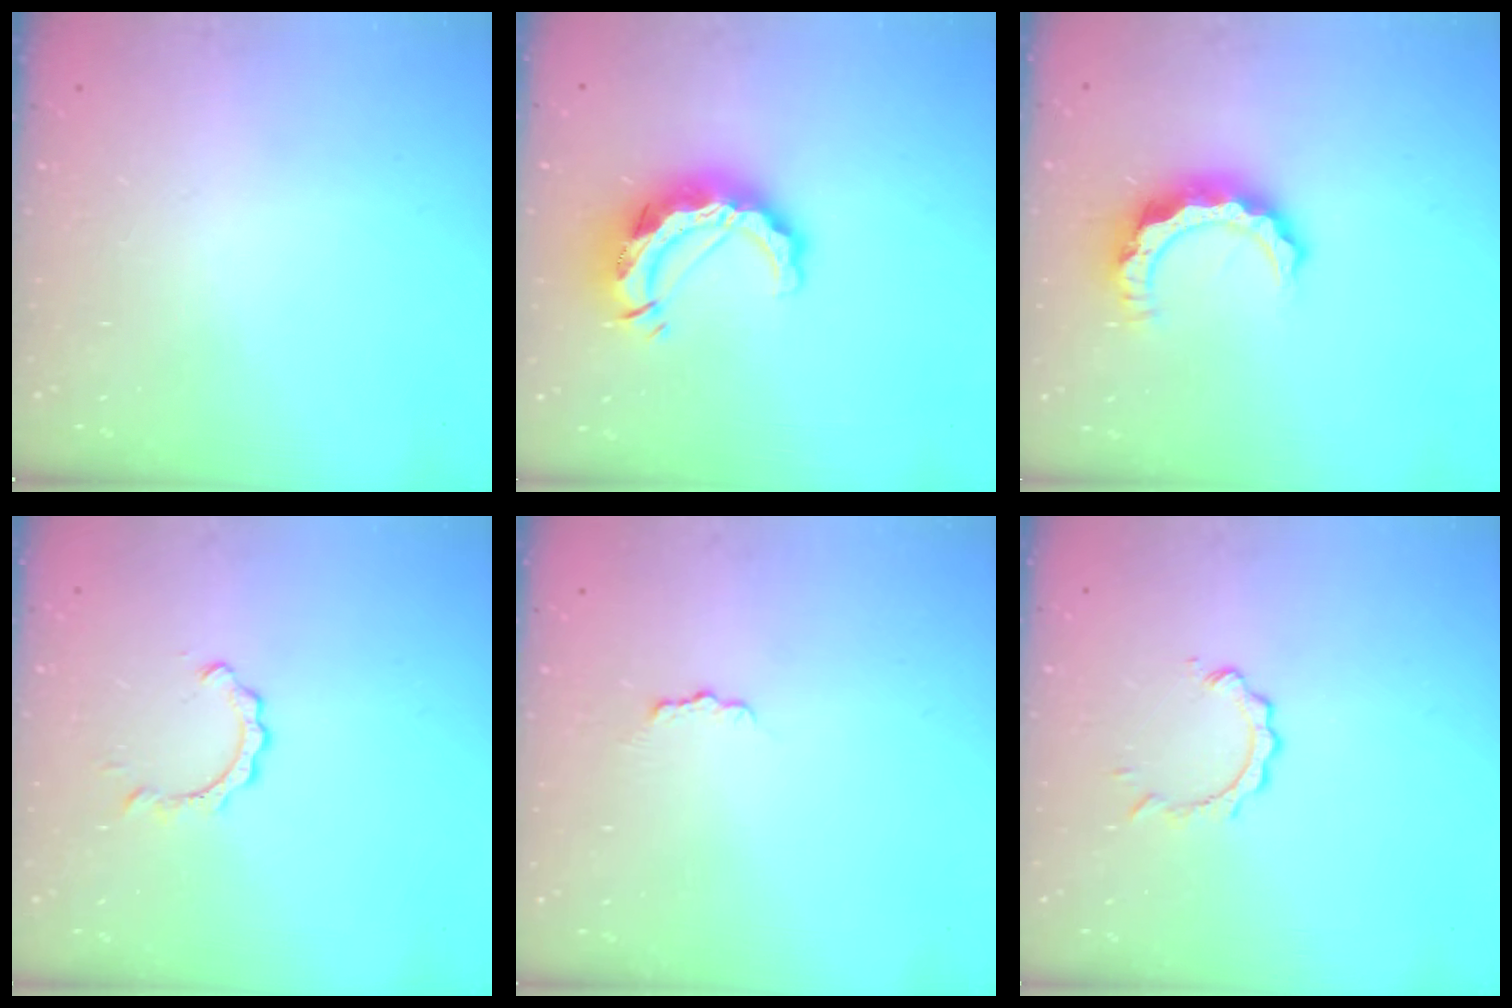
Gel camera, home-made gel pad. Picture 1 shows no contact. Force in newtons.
{"total": 12.9, "press": 12.8, "slide": 1.4}
{"total": 9.9, "press": 9.8, "slide": 1.1}
{"total": 2.4, "press": 2.4, "slide": 0.3}
{"total": 2.9, "press": 2.9, "slide": 0.3}
{"total": 3.6, "press": 3.6, "slide": 0.4}